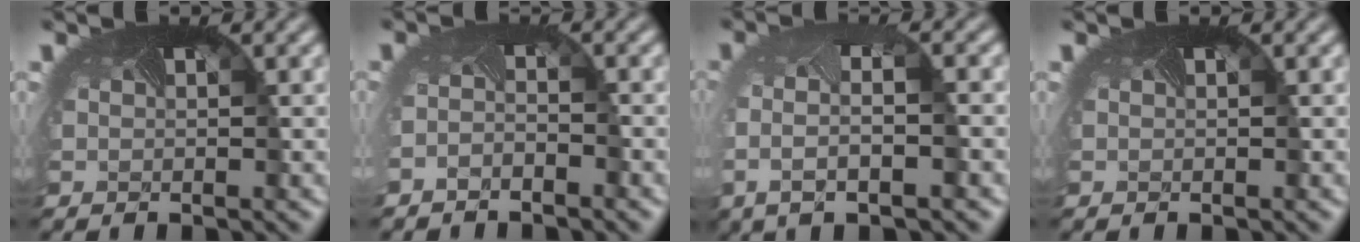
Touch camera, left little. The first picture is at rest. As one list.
[{"total": 1.6, "force": [-1.6, -0.1, 0.0], "torque": [-0.014, -0.008, -0.033]}, {"total": 4.3, "force": [-1.0, 1.4, 4.0], "torque": [-0.078, -0.007, -0.014]}, {"total": 0.0}]